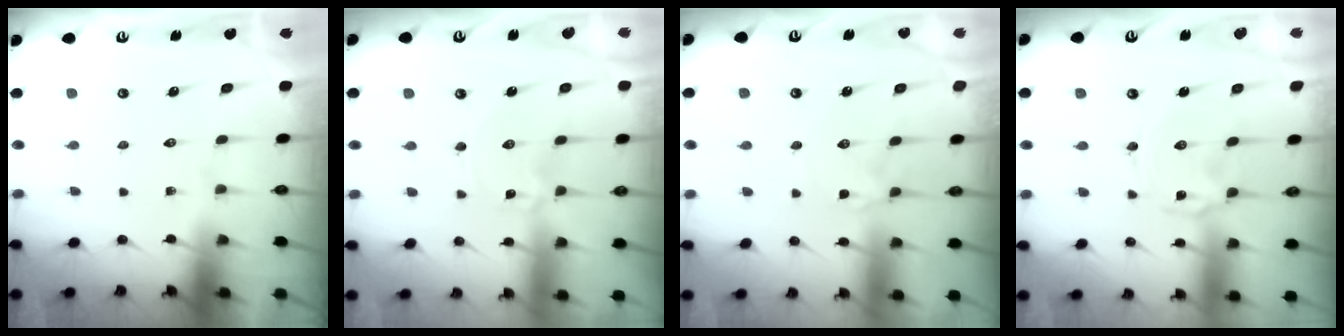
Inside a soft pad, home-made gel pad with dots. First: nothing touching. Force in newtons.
{"total": 0.0}
{"total": 1.8, "press": 1.8, "slide": 0.3}
{"total": 1.4, "press": 1.3, "slide": 0.5}